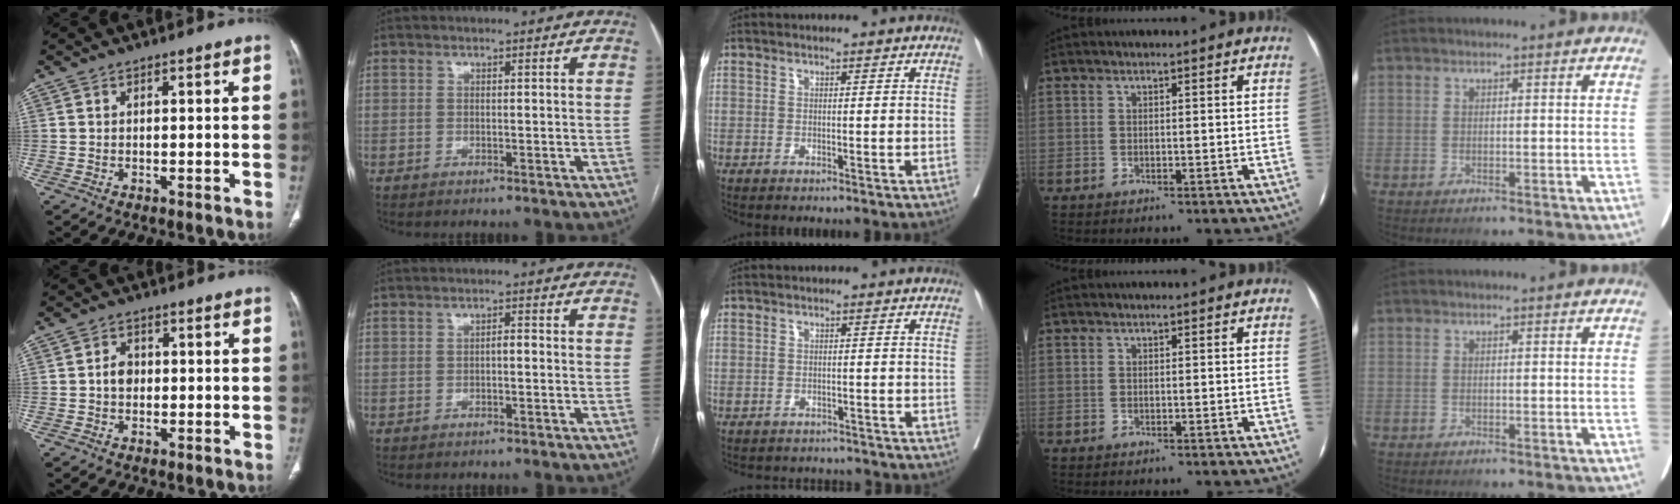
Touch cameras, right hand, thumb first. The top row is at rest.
{"thumb": {"total": 3.1, "force": [-0.1, 2.5, 1.8], "torque": [-0.021, 0.008, -0.007]}, "index": {"total": 1.3, "force": [-0.3, 0.4, 1.2], "torque": [-0.017, 0.004, -0.006]}, "middle": {"total": 4.9, "force": [-4.5, 1.8, -0.1], "torque": [0.007, 0.001, -0.055]}}